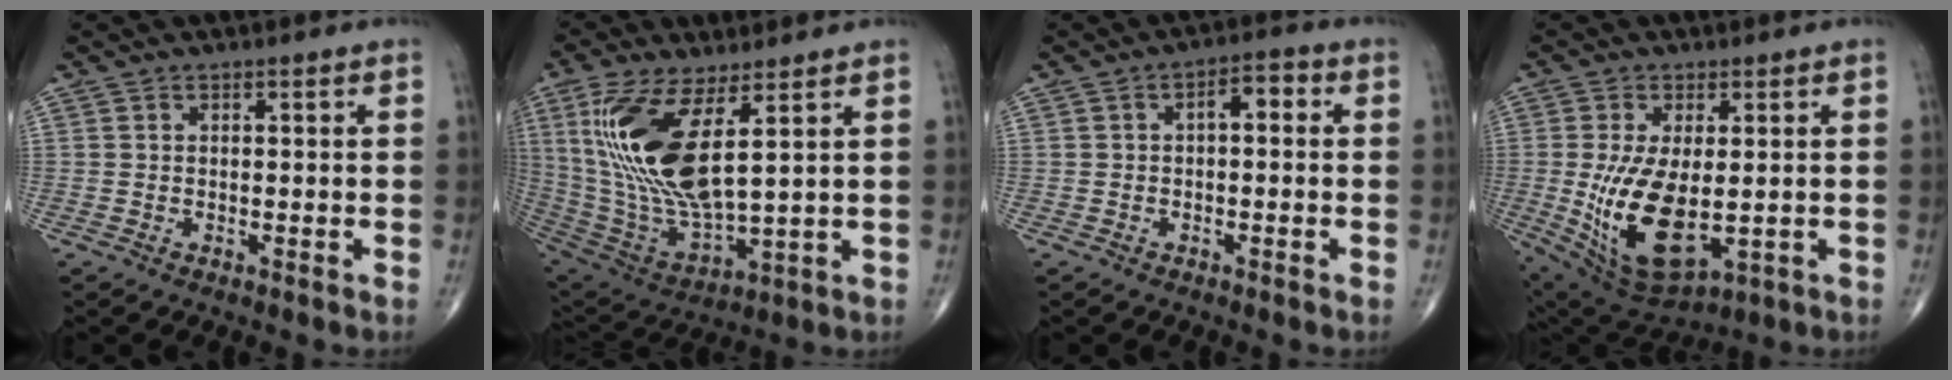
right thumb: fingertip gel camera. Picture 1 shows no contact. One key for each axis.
{"total": 19.1, "fx": 6.0, "fy": 6.8, "fz": 16.8, "tx": -0.356, "ty": -0.037, "tz": 0.128}
{"total": 3.7, "fx": 0.2, "fy": 1.9, "fz": 3.2, "tx": -0.038, "ty": 0.016, "tz": -0.005}
{"total": 15.2, "fx": -1.5, "fy": 7.6, "fz": 13.1, "tx": -0.244, "ty": -0.020, "tz": 0.000}